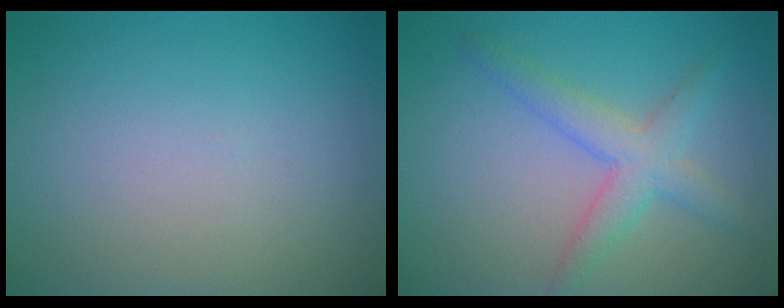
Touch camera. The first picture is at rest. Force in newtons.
{"total": 3.4, "press": 3.4, "slide": 0.1}